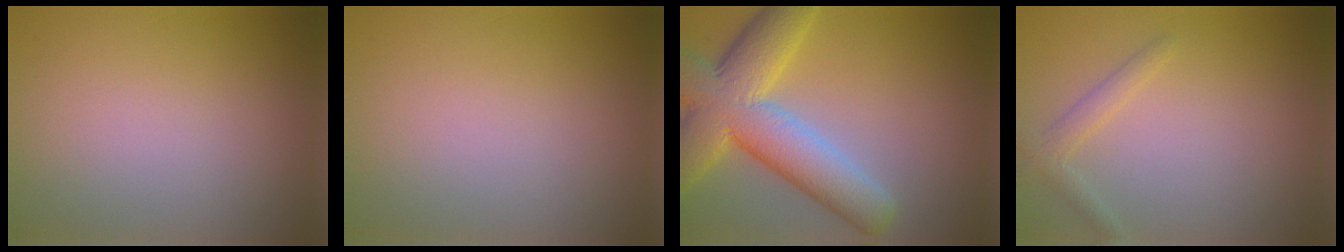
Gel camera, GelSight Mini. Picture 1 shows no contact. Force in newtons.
{"total": 0.0}
{"total": 10.1, "press": 10.0, "slide": 0.6}
{"total": 1.6, "press": 1.6, "slide": 0.1}